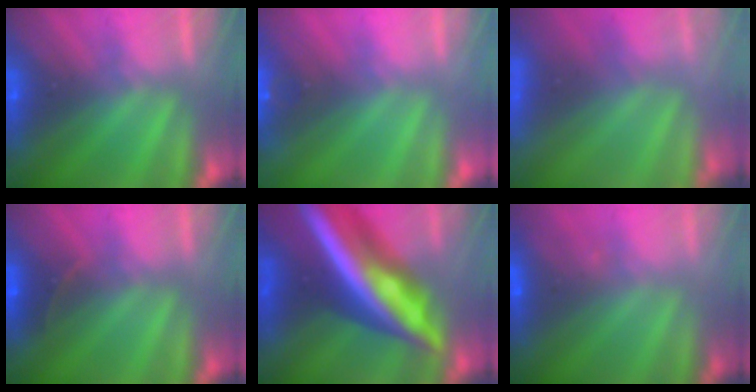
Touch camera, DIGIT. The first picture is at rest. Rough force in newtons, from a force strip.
{"total": 3.0}
{"total": 8.4}
{"total": 2.6}
{"total": 8.3}
{"total": 2.9}